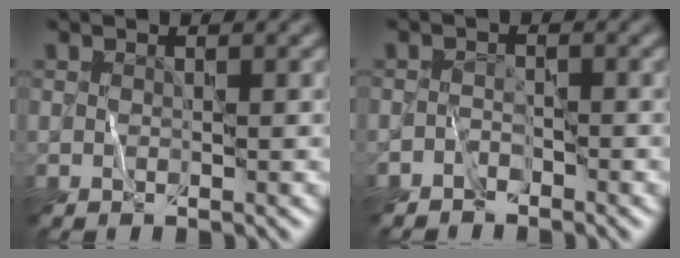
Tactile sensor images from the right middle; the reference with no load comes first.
{"total": 1.4, "force": [-1.3, 0.6, 0.1], "torque": [0.001, 0.009, -0.027]}